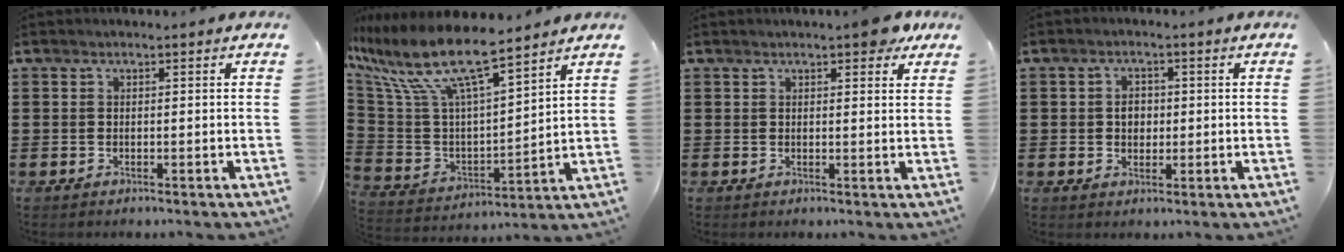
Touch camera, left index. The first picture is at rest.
{"total": 12.4, "force": [9.1, 2.6, 8.1], "torque": [-0.200, -0.058, 0.154]}
{"total": 3.9, "force": [2.9, 1.1, 2.3], "torque": [-0.029, -0.004, 0.048]}
{"total": 2.4, "force": [0.1, 1.9, 1.4], "torque": [-0.026, 0.005, -0.003]}